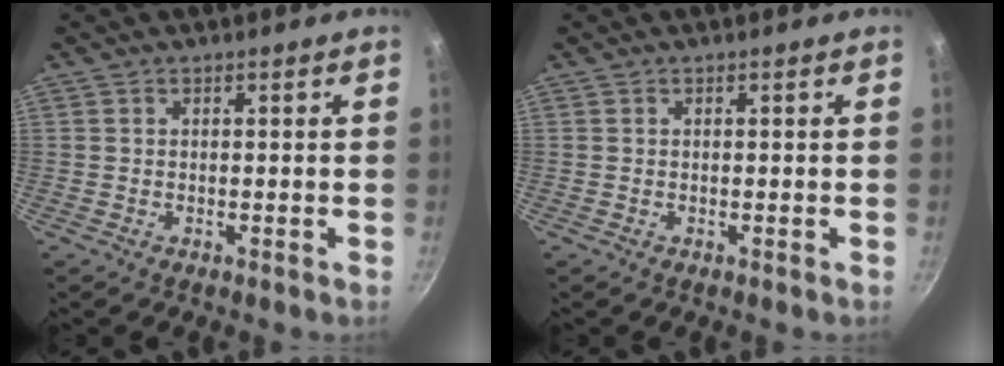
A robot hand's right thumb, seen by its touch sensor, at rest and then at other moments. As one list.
[{"total": 0.0}]